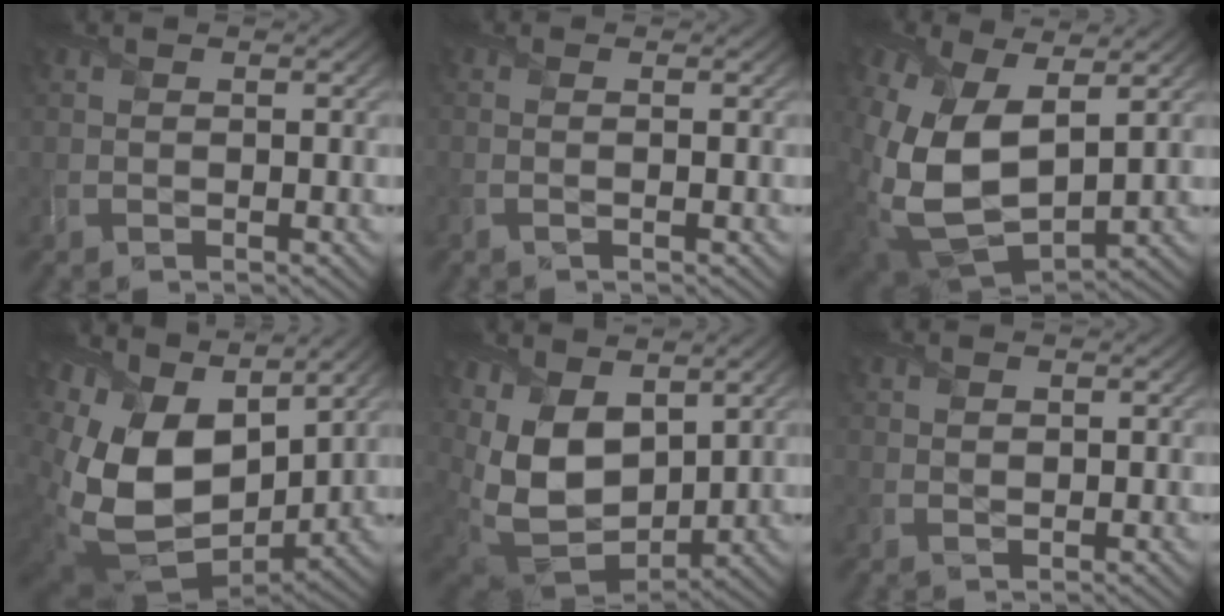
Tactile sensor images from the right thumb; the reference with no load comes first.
{"total": 1.0, "force": [-0.2, 0.0, 1.0], "torque": [-0.019, 0.002, -0.009]}
{"total": 16.1, "force": [1.4, 10.0, 12.4], "torque": [-0.302, -0.044, 0.044]}
{"total": 17.4, "force": [3.2, 11.8, 12.3], "torque": [-0.304, -0.021, 0.078]}
{"total": 13.5, "force": [4.6, 8.6, 9.4], "torque": [-0.233, 0.002, 0.098]}
{"total": 0.9, "force": [0.6, 0.6, 0.1], "torque": [-0.006, -0.002, 0.015]}